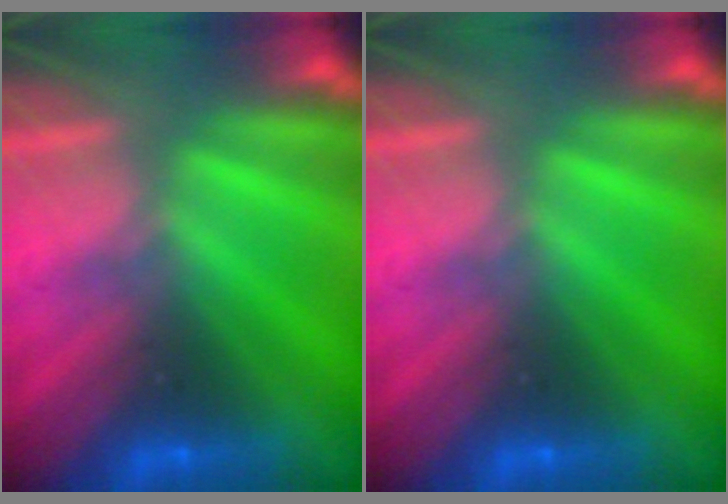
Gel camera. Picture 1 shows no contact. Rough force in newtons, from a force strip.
{"total": 0.0}